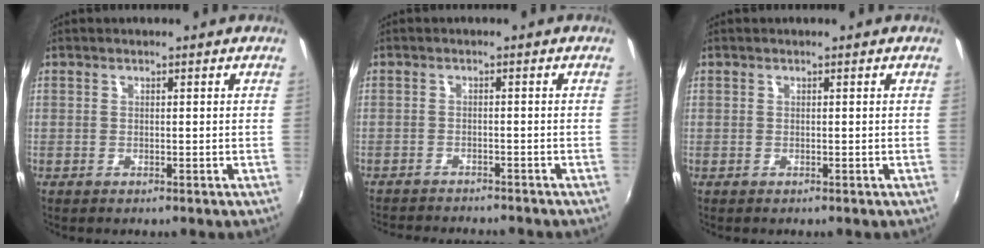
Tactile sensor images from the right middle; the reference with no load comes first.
{"total": 8.0, "force": [-7.5, 1.1, 2.7], "torque": [-0.067, -0.014, -0.110]}
{"total": 0.0}